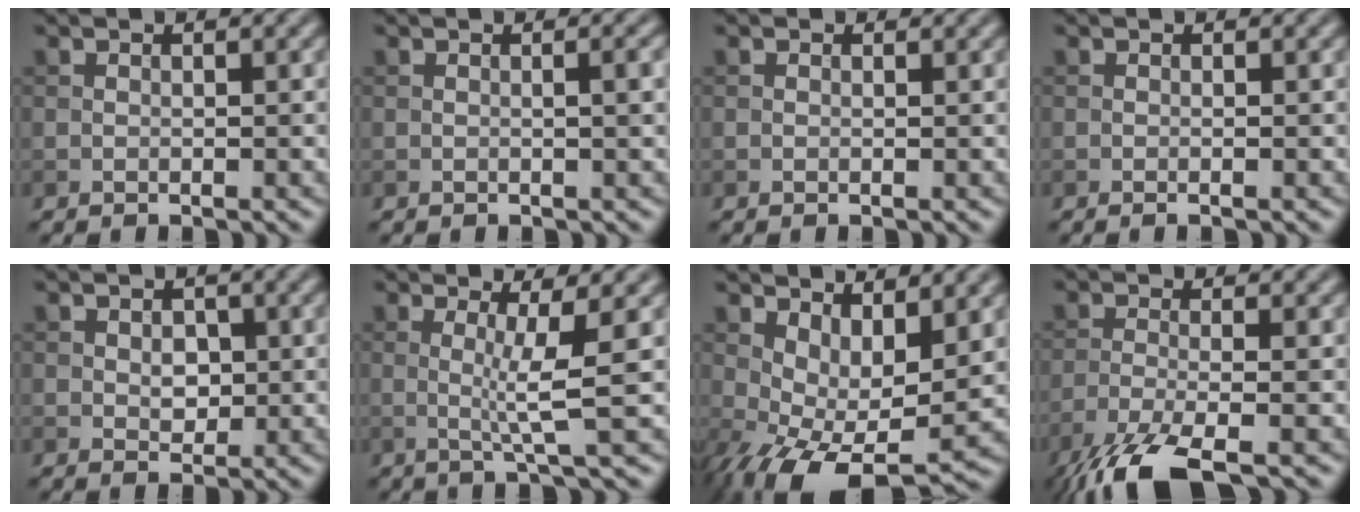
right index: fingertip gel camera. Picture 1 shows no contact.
{"total": 1.8, "force": [0.2, 0.4, 1.7], "torque": [-0.021, 0.005, 0.001]}
{"total": 0.5, "force": [0.4, 0.3, 0.2], "torque": [-0.003, -0.002, 0.003]}
{"total": 0.7, "force": [-0.1, 0.2, 0.7], "torque": [-0.009, -0.004, -0.003]}
{"total": 2.0, "force": [0.2, 1.4, 1.3], "torque": [-0.021, -0.003, 0.007]}
{"total": 3.8, "force": [0.3, 0.3, 3.8], "torque": [-0.069, -0.006, 0.006]}
{"total": 8.3, "force": [-0.5, 3.9, 7.4], "torque": [-0.134, -0.012, -0.002]}
{"total": 7.3, "force": [-5.0, 1.7, 5.1], "torque": [-0.095, -0.018, -0.105]}